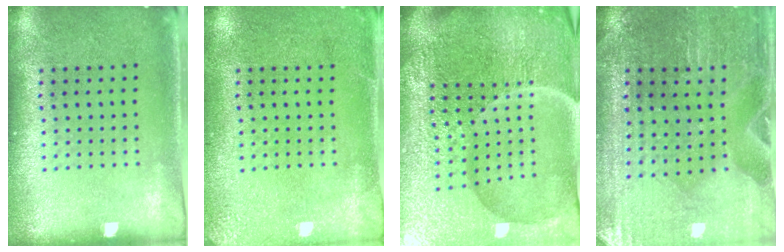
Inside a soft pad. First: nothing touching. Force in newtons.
{"total": 2.5, "press": 2.4, "slide": 0.3}
{"total": 6.9, "press": 6.2, "slide": 3.2}
{"total": 0.8, "press": 0.8, "slide": 0.1}